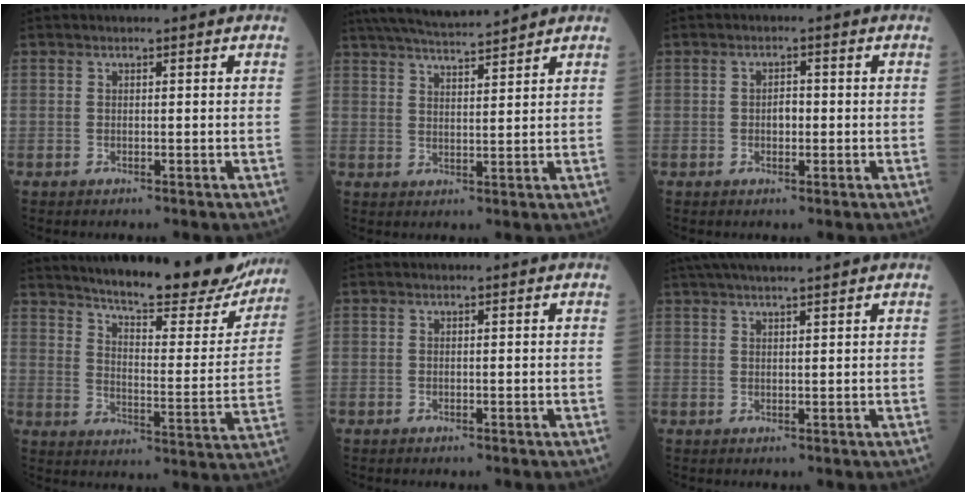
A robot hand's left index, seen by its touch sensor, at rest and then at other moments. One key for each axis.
{"total": 10.7, "fx": 9.8, "fy": 0.4, "fz": 4.3, "tx": -0.078, "ty": 0.016, "tz": 0.156}
{"total": 1.9, "fx": -0.4, "fy": 1.1, "fz": 1.5, "tx": -0.020, "ty": 0.001, "tz": -0.009}
{"total": 25.7, "fx": 22.4, "fy": 4.3, "fz": 11.8, "tx": -0.173, "ty": -0.053, "tz": 0.287}
{"total": 0.0}
{"total": 9.6, "fx": 8.1, "fy": 0.3, "fz": 5.2, "tx": -0.081, "ty": 0.034, "tz": 0.116}